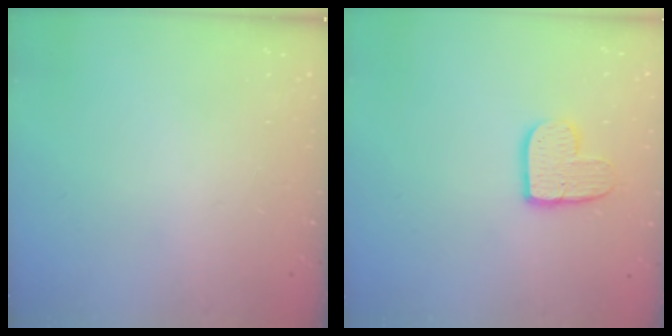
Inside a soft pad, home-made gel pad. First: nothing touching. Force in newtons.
{"total": 10.3, "press": 10.2, "slide": 0.9}